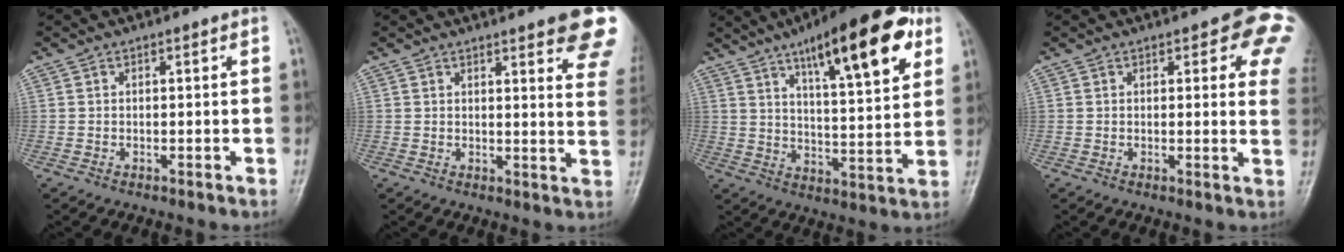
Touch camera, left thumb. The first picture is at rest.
{"total": 14.6, "force": [9.4, 3.3, 10.7], "torque": [-0.108, -0.036, 0.096]}
{"total": 20.1, "force": [10.3, 5.6, 16.3], "torque": [-0.211, -0.030, 0.154]}
{"total": 10.3, "force": [4.4, 3.9, 8.4], "torque": [-0.053, -0.013, 0.038]}